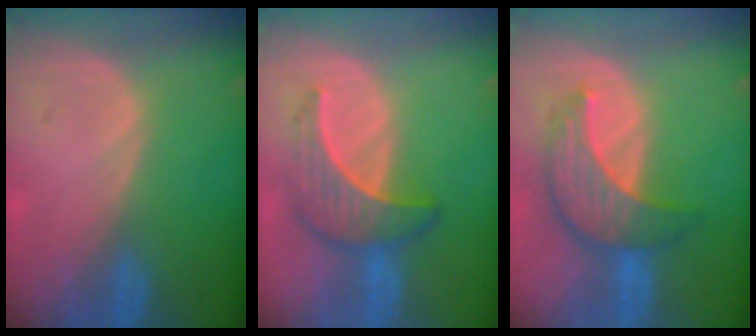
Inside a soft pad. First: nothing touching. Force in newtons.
{"total": 6.6, "press": 6.5, "slide": 1.2}
{"total": 7.9, "press": 7.5, "slide": 2.4}